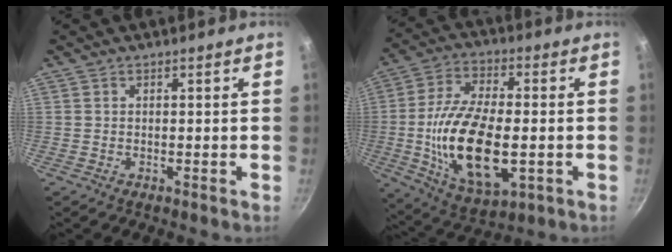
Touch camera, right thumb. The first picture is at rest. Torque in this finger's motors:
{"motor_torque": [-0.15, 1.38, 1.95, 0.23, 0.52]}